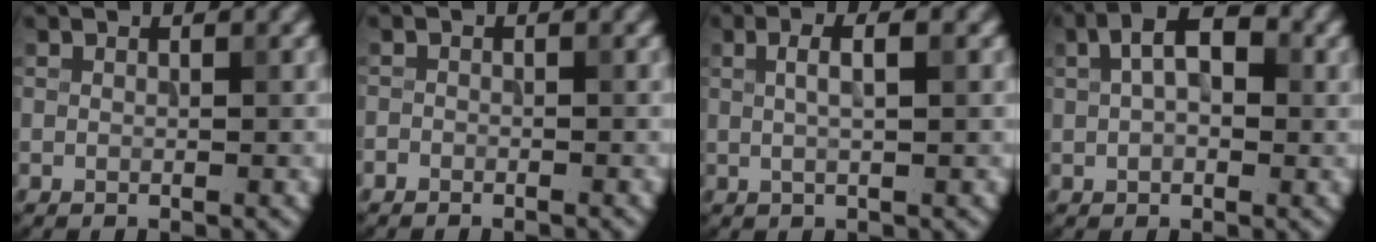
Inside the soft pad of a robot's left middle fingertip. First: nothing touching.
{"total": 1.1, "force": [-1.0, 0.3, 0.0], "torque": [0.004, -0.003, -0.020]}
{"total": 2.6, "force": [0.6, 0.7, 2.5], "torque": [-0.038, 0.005, 0.007]}
{"total": 5.4, "force": [1.4, 3.1, 4.3], "torque": [-0.069, 0.020, 0.009]}